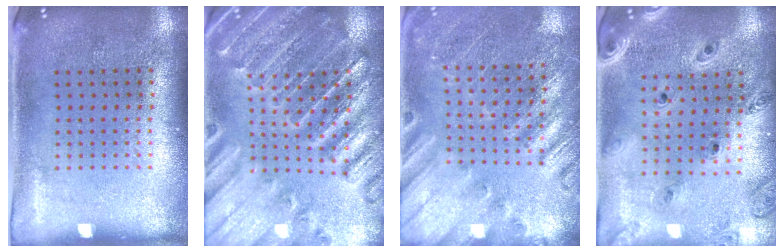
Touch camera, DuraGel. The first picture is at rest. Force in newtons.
{"total": 2.8, "press": 2.8, "slide": 0.3}
{"total": 2.4, "press": 2.4, "slide": 0.5}
{"total": 1.3, "press": 1.3, "slide": 0.2}